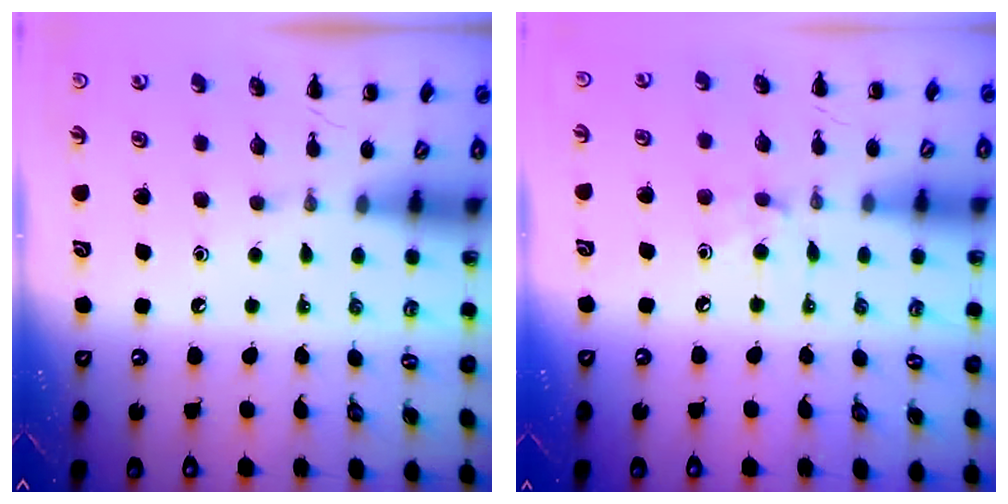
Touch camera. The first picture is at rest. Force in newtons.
{"total": 5.3, "press": 5.1, "slide": 1.3}